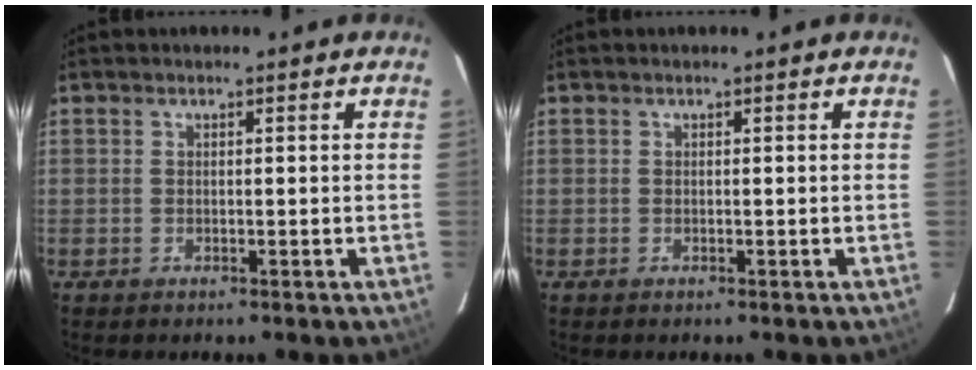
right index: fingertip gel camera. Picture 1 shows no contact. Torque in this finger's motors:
{"motor_torque": [0.00, 0.00, 0.05, 0.00]}